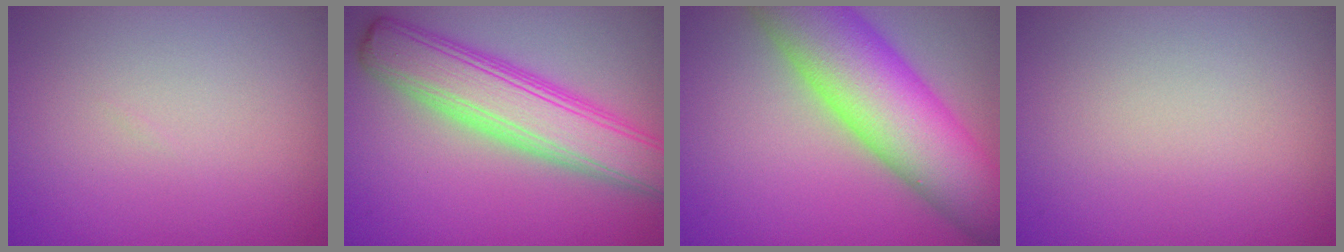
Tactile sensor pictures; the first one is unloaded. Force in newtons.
{"total": 7.8, "press": 7.8, "slide": 0.6}
{"total": 12.0, "press": 12.0, "slide": 0.5}
{"total": 0.0}